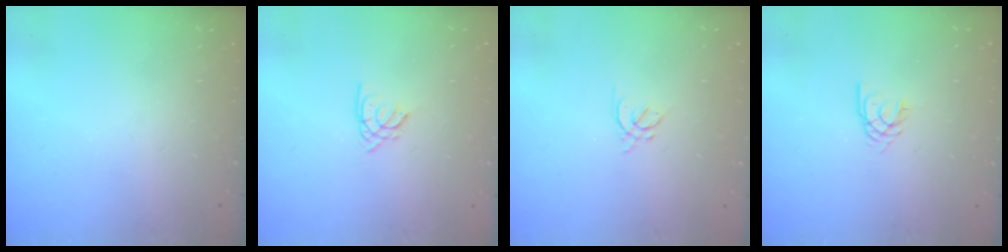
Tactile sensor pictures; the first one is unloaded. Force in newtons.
{"total": 1.4, "press": 1.4, "slide": 0.3}
{"total": 2.5, "press": 2.4, "slide": 0.6}
{"total": 2.3, "press": 2.3, "slide": 0.2}